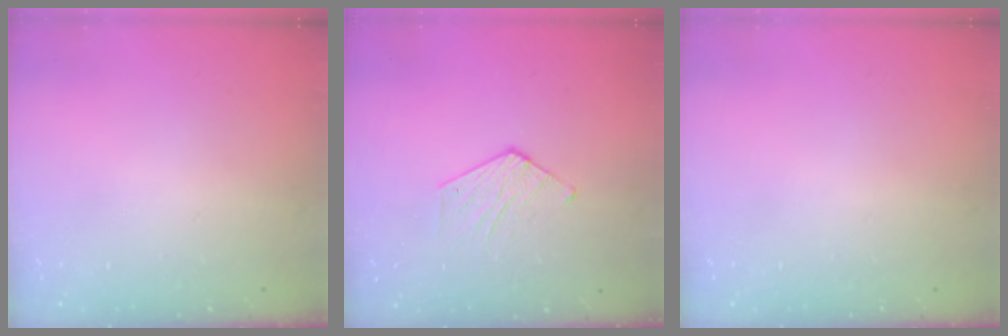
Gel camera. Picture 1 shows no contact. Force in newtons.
{"total": 5.6, "press": 5.6, "slide": 0.5}
{"total": 0.0}